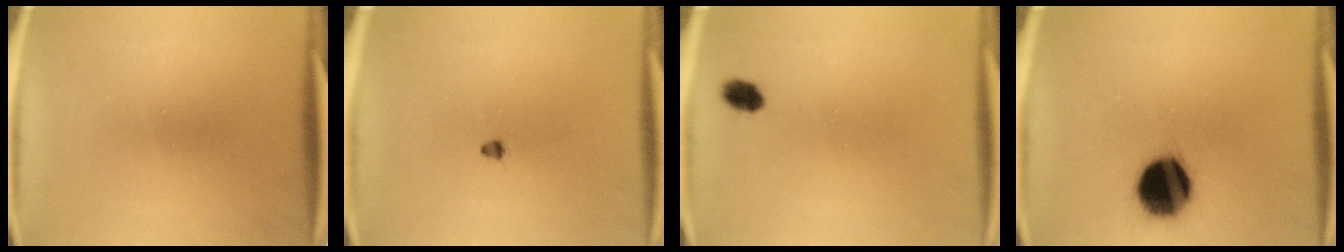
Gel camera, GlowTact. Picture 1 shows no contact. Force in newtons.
{"total": 1.1}
{"total": 2.9}
{"total": 17.8}